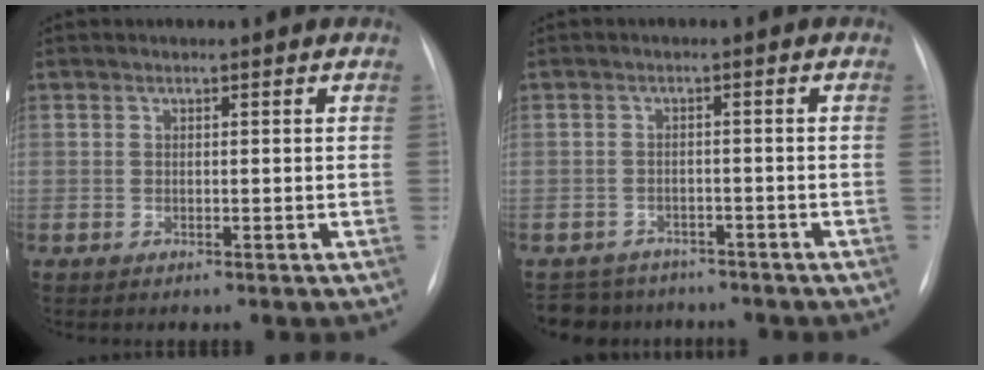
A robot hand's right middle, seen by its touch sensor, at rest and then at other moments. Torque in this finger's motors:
{"motor_torque": [0.00, -0.06, -0.02, -0.01]}